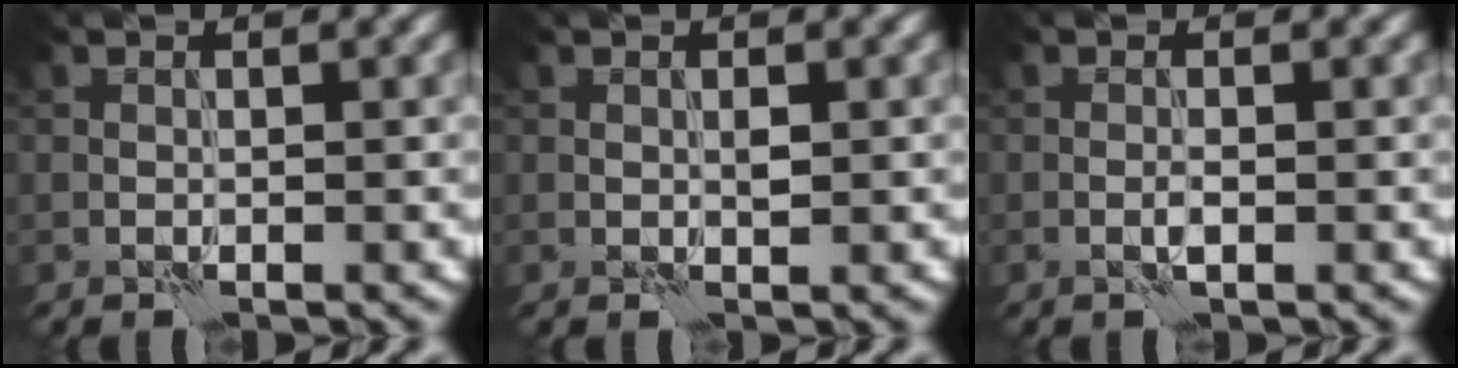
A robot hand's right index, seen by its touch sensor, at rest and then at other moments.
{"total": 0.6, "force": [0.4, 0.3, 0.4], "torque": [-0.008, -0.002, 0.005]}
{"total": 0.7, "force": [-0.1, 0.1, 0.7], "torque": [-0.015, 0.001, -0.005]}